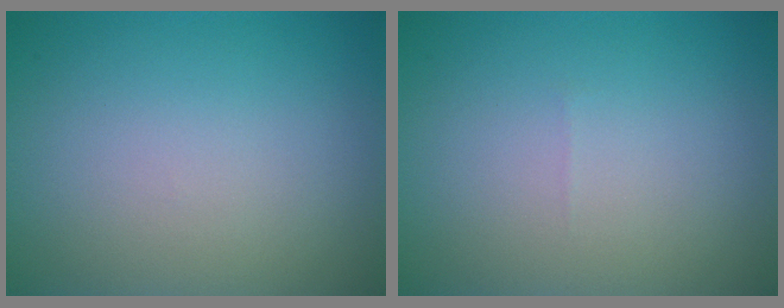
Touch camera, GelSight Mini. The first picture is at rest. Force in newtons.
{"total": 0.0}